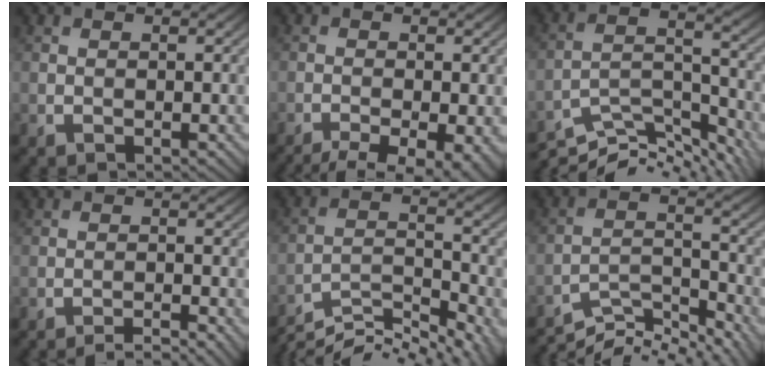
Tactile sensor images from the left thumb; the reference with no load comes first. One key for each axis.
{"total": 8.7, "fx": -6.3, "fy": 2.3, "fz": 5.5, "tx": -0.094, "ty": -0.026, "tz": -0.081}
{"total": 9.9, "fx": -8.1, "fy": 2.5, "fz": 5.1, "tx": -0.102, "ty": -0.004, "tz": -0.143}
{"total": 3.4, "fx": -2.7, "fy": 0.3, "fz": 2.0, "tx": -0.031, "ty": 0.010, "tz": -0.048}
{"total": 10.2, "fx": -8.6, "fy": 2.3, "fz": 5.1, "tx": -0.097, "ty": -0.004, "tz": -0.142}
{"total": 8.5, "fx": -7.2, "fy": 2.2, "fz": 3.9, "tx": -0.073, "ty": 0.000, "tz": -0.129}